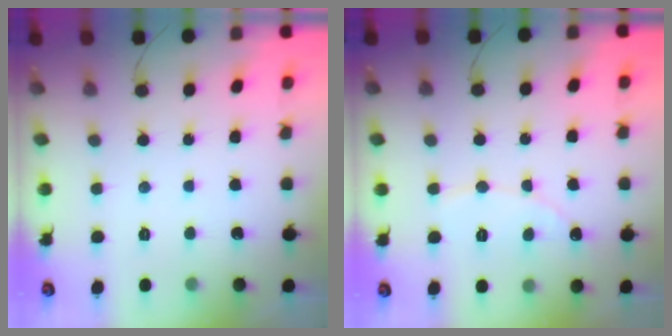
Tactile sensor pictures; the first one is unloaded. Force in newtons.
{"total": 5.6, "press": 5.6, "slide": 0.4}